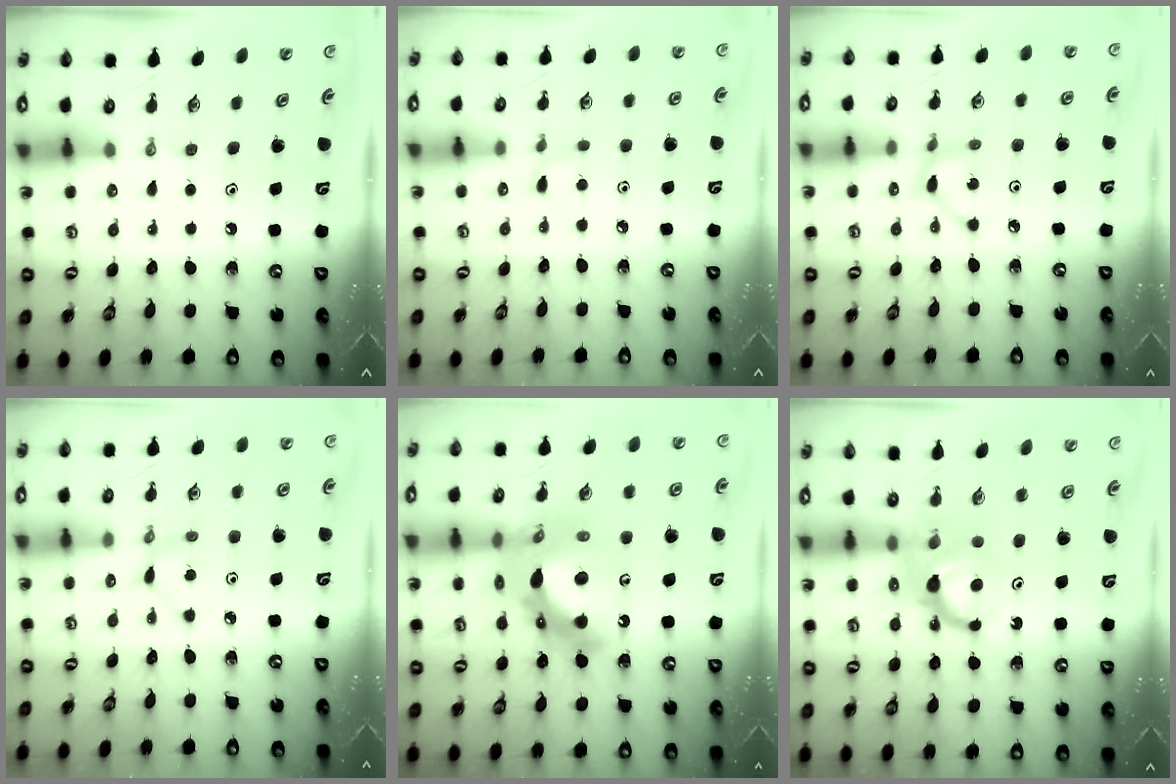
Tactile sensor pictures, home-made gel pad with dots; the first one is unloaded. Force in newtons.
{"total": 2.6, "press": 2.6, "slide": 0.3}
{"total": 2.9, "press": 2.9, "slide": 0.1}
{"total": 1.9, "press": 1.9, "slide": 0.2}
{"total": 20.0, "press": 19.8, "slide": 2.8}
{"total": 9.1, "press": 9.1, "slide": 0.8}